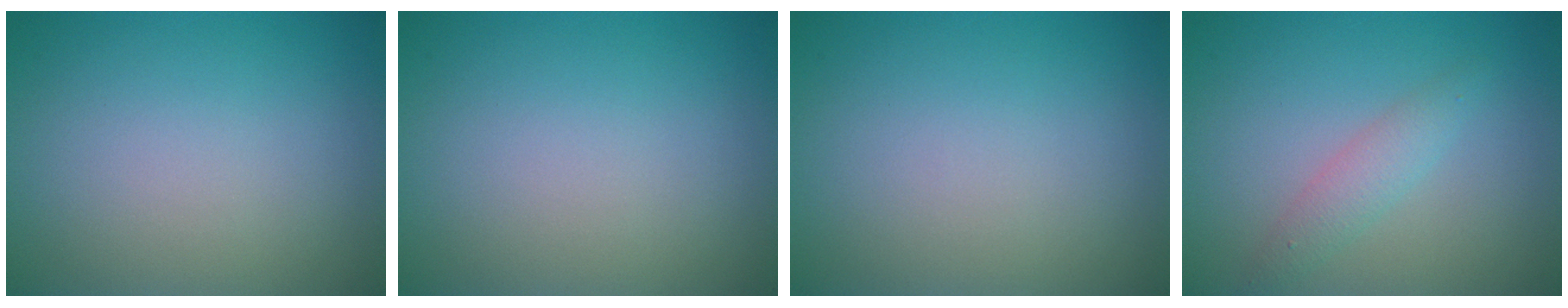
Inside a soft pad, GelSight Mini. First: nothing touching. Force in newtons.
{"total": 0.0}
{"total": 0.0}
{"total": 2.0, "press": 2.0, "slide": 0.0}